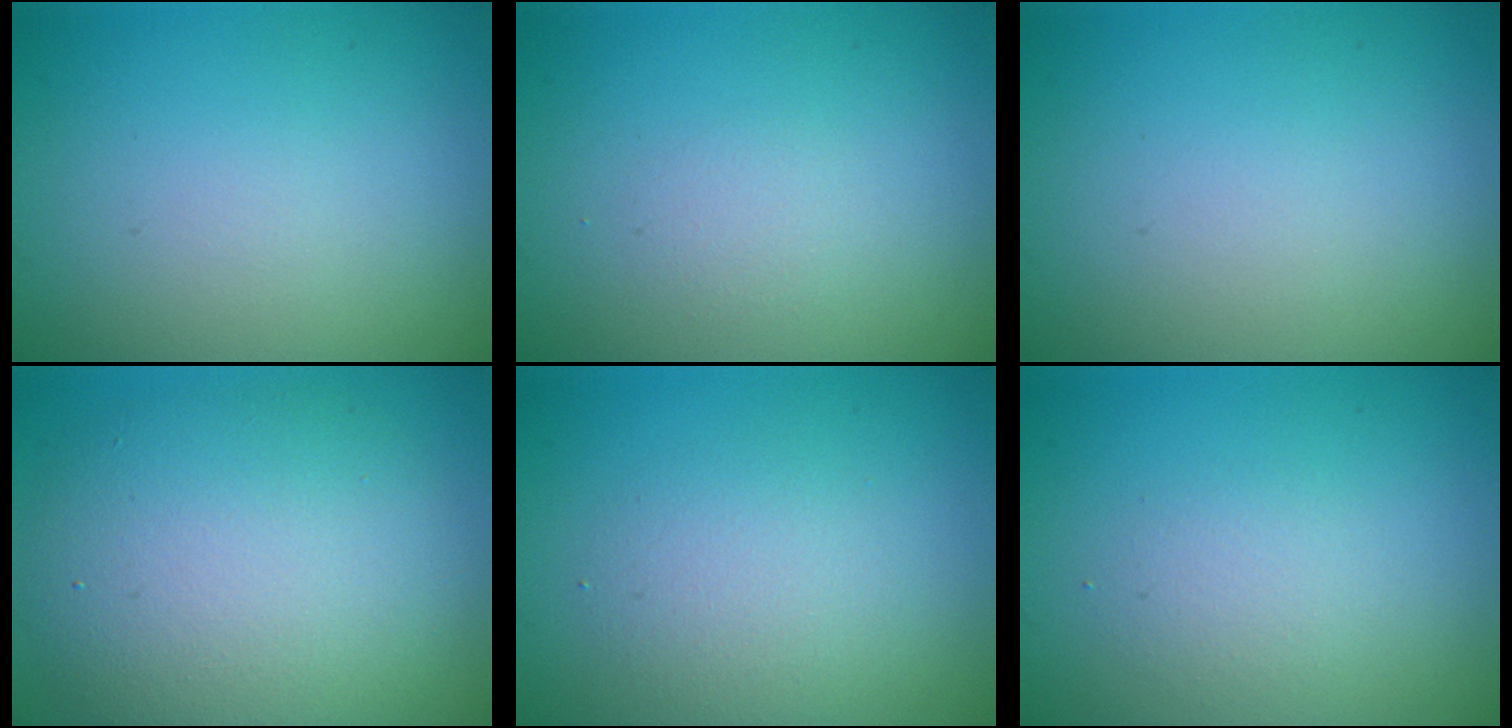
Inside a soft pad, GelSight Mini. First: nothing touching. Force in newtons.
{"total": 1.0, "press": 0.9, "slide": 0.1}
{"total": 0.0}
{"total": 8.4, "press": 8.3, "slide": 0.8}
{"total": 2.5, "press": 2.5, "slide": 0.2}
{"total": 1.5, "press": 1.5, "slide": 0.1}